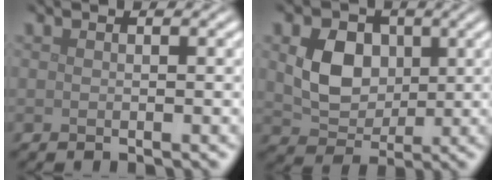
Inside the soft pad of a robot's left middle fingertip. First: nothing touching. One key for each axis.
{"total": 5.2, "fx": 1.0, "fy": 4.1, "fz": 3.1, "tx": -0.067, "ty": -0.003, "tz": 0.015}